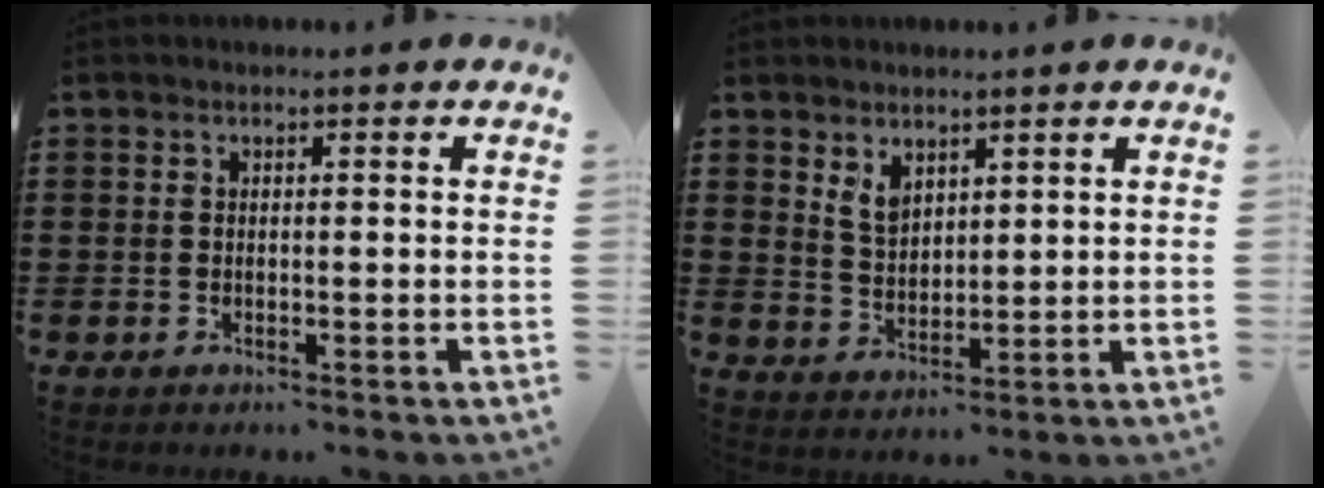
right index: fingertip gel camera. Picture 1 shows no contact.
{"total": 3.7, "force": [2.6, 2.1, 1.6], "torque": [-0.039, 0.005, 0.048]}